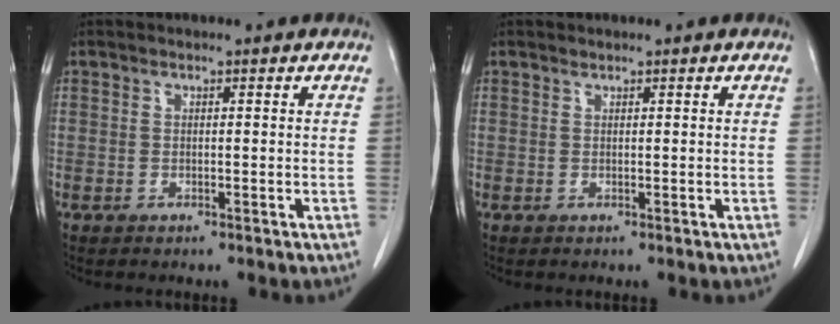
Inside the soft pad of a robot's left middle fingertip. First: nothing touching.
{"total": 0.0}